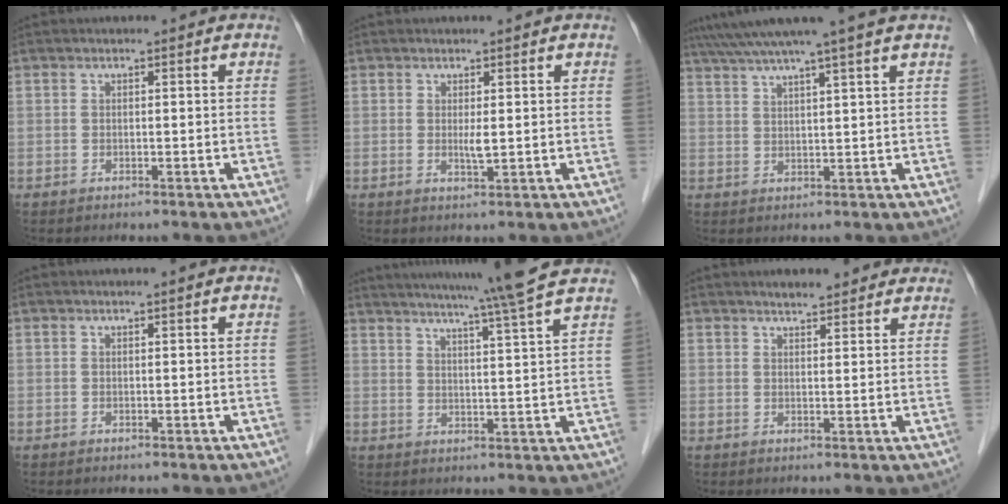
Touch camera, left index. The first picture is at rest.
{"total": 1.5, "force": [0.2, 0.1, 1.5], "torque": [-0.033, -0.004, 0.008]}
{"total": 9.1, "force": [7.5, -2.2, 4.6], "torque": [-0.074, 0.016, 0.108]}
{"total": 0.0}
{"total": 13.3, "force": [11.3, -2.3, 6.5], "torque": [-0.109, -0.017, 0.146]}
{"total": 5.5, "force": [4.8, 1.4, 2.2], "torque": [-0.028, 0.018, 0.063]}